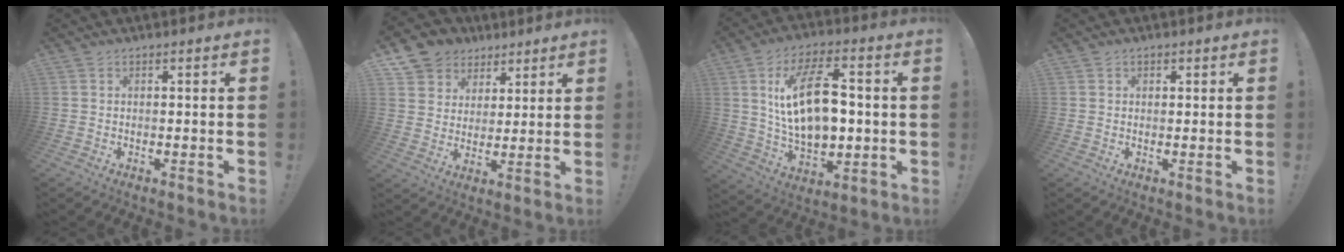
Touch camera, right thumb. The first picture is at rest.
{"total": 9.0, "force": [4.6, 7.6, 1.4], "torque": [-0.019, -0.033, 0.096]}
{"total": 20.2, "force": [2.6, 11.4, 16.5], "torque": [-0.291, -0.001, 0.039]}
{"total": 0.7, "force": [0.2, 0.7, 0.2], "torque": [-0.002, 0.001, 0.002]}